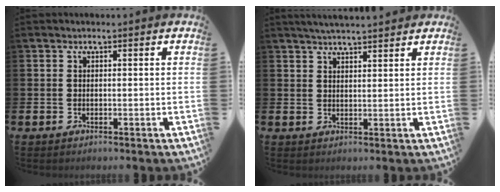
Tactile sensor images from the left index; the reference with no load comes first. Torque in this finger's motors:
{"motor_torque": [0.00, -2.14, 0.07, 0.10]}